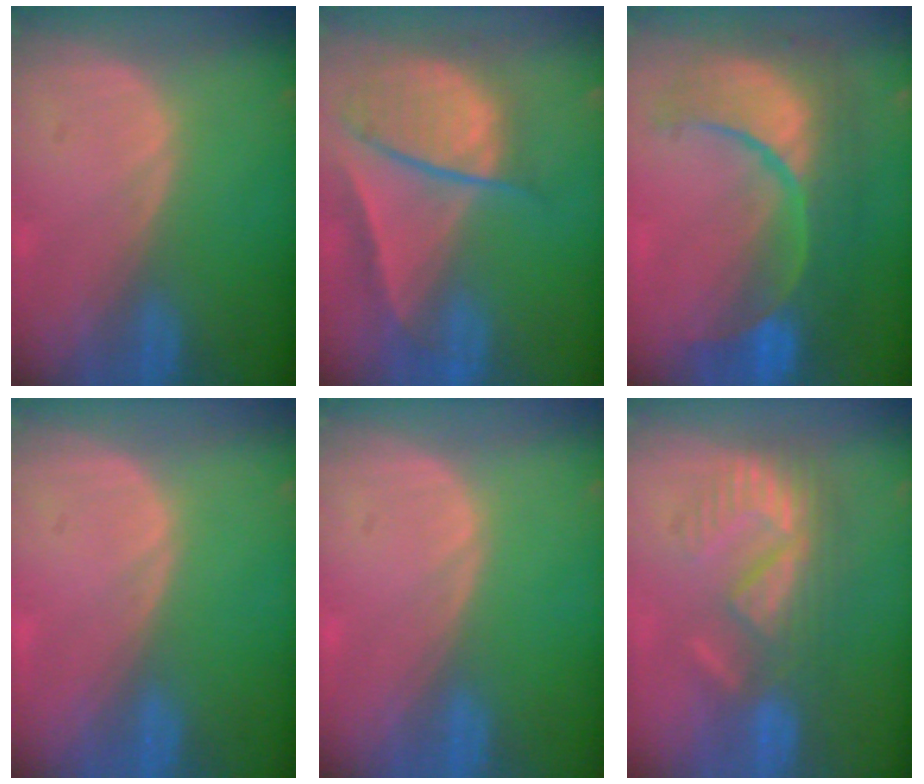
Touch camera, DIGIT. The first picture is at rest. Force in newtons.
{"total": 9.6, "press": 8.1, "slide": 5.1}
{"total": 12.6, "press": 12.5, "slide": 1.4}
{"total": 0.0}
{"total": 0.0}
{"total": 9.2, "press": 8.0, "slide": 4.5}